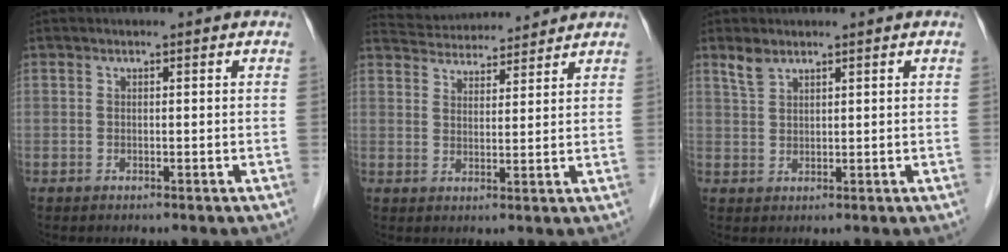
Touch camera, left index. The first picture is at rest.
{"total": 10.2, "force": [9.9, 1.6, 2.1], "torque": [-0.040, 0.026, 0.152]}
{"total": 2.3, "force": [1.9, 0.9, 0.9], "torque": [-0.024, 0.006, 0.043]}